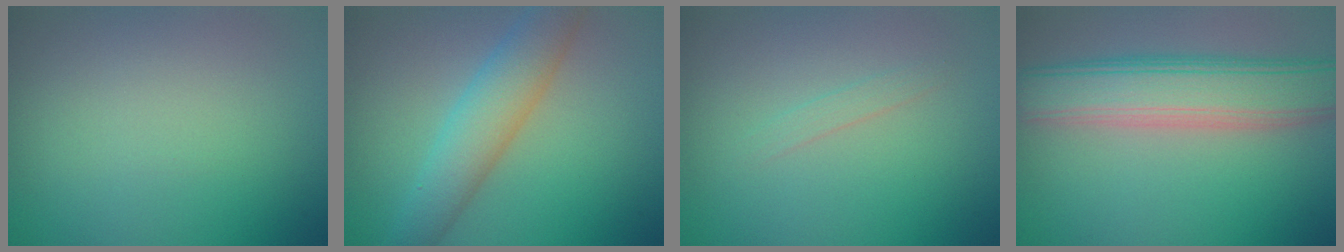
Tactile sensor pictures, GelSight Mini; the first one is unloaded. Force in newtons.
{"total": 4.9, "press": 4.9, "slide": 0.1}
{"total": 0.8, "press": 0.8, "slide": 0.1}
{"total": 7.2, "press": 7.2, "slide": 0.3}